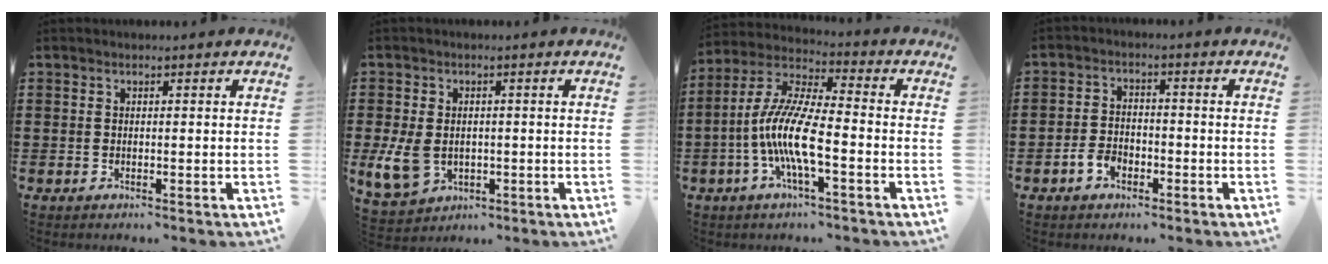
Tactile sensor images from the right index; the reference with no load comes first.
{"total": 5.6, "force": [-0.9, 4.3, 3.4], "torque": [-0.101, -0.003, -0.021]}
{"total": 10.4, "force": [-3.4, 2.0, 9.7], "torque": [-0.218, -0.019, -0.069]}
{"total": 3.2, "force": [-1.9, 2.0, 1.6], "torque": [-0.038, 0.004, -0.040]}